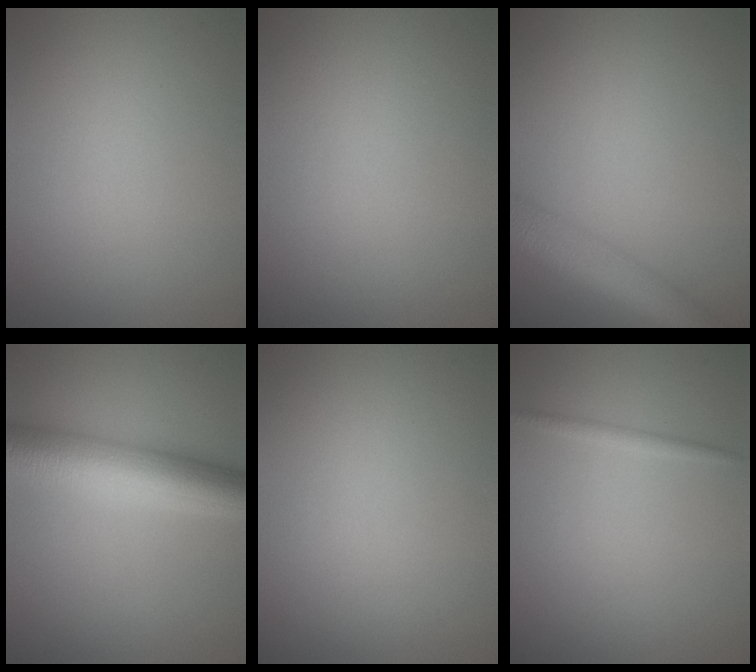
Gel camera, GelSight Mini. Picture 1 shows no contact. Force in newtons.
{"total": 0.0}
{"total": 5.8, "press": 5.8, "slide": 0.2}
{"total": 7.7, "press": 7.7, "slide": 0.0}
{"total": 0.0}
{"total": 0.9, "press": 0.9, "slide": 0.0}